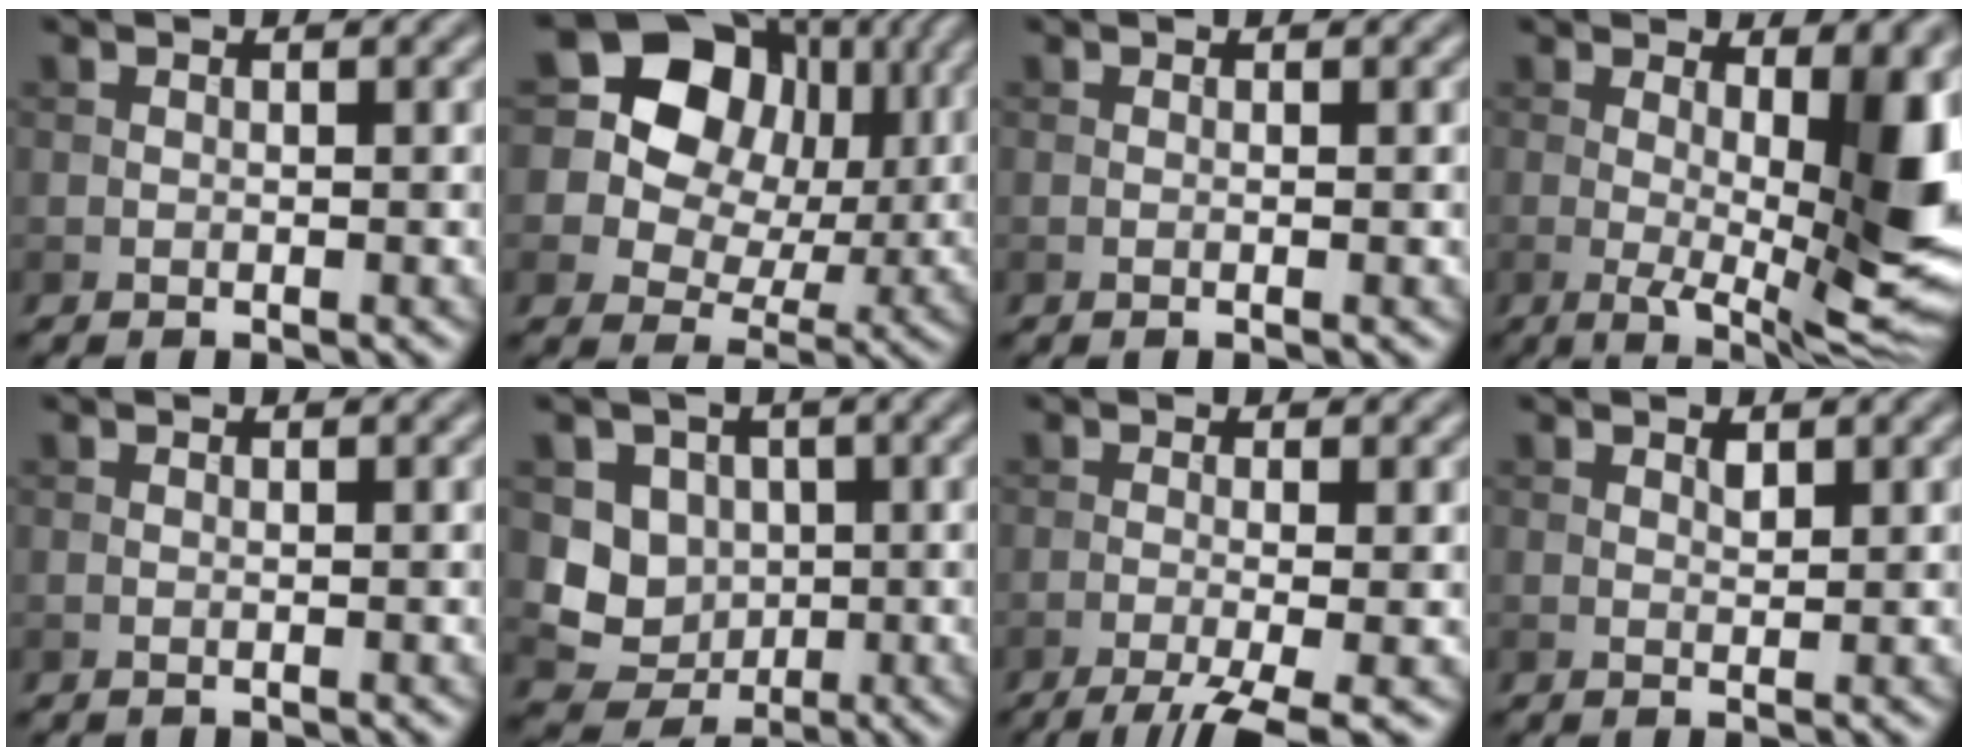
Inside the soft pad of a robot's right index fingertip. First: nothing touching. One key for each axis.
{"total": 14.6, "fx": 5.3, "fy": 11.6, "fz": 7.2, "tx": -0.164, "ty": 0.058, "tz": 0.086}
{"total": 0.6, "fx": -0.1, "fy": 0.1, "fz": 0.6, "tx": -0.008, "ty": -0.003, "tz": -0.003}
{"total": 10.5, "fx": 0.4, "fy": 2.9, "fz": 10.0, "tx": -0.136, "ty": -0.012, "tz": 0.007}
{"total": 0.0}
{"total": 4.4, "fx": 0.2, "fy": 4.1, "fz": 1.5, "tx": -0.016, "ty": -0.008, "tz": 0.001}
{"total": 6.0, "fx": -3.1, "fy": 1.5, "fz": 4.9, "tx": -0.070, "ty": -0.008, "tz": -0.054}
{"total": 0.8, "fx": 0.6, "fy": 0.2, "fz": 0.5, "tx": -0.013, "ty": -0.004, "tz": 0.011}